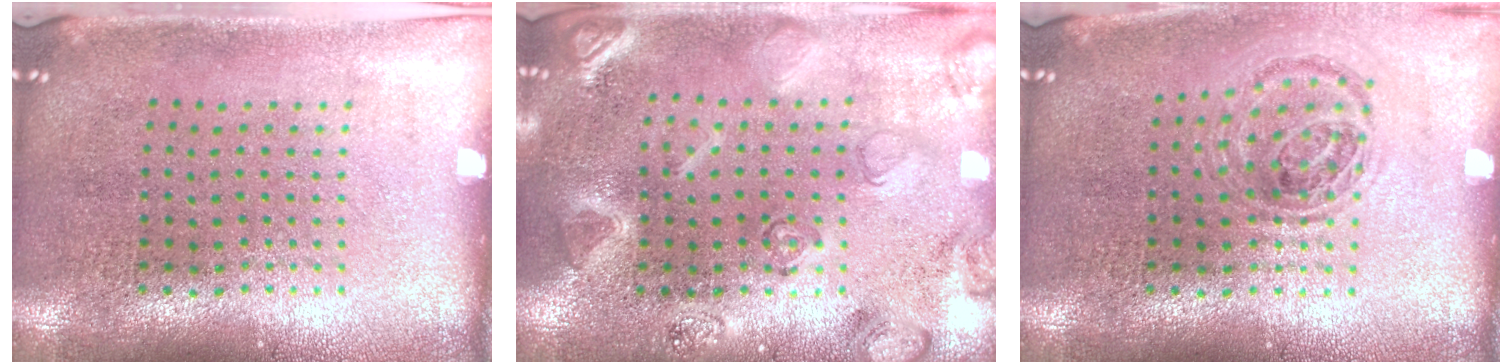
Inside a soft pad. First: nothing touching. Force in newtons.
{"total": 2.5, "press": 2.5, "slide": 0.1}
{"total": 0.9, "press": 0.9, "slide": 0.3}